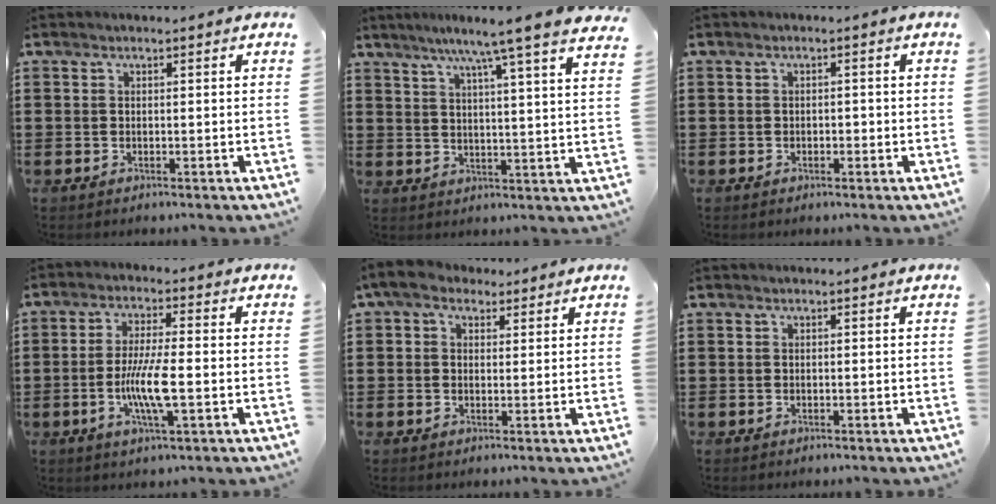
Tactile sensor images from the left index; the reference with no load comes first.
{"total": 7.4, "force": [6.0, -1.1, 4.2], "torque": [-0.096, -0.032, 0.094]}
{"total": 1.0, "force": [-0.5, 0.6, 0.5], "torque": [-0.013, 0.001, -0.014]}
{"total": 7.5, "force": [-1.7, 1.3, 7.2], "torque": [-0.141, -0.007, -0.035]}
{"total": 3.9, "force": [2.3, 2.5, 2.0], "torque": [-0.050, 0.010, 0.043]}
{"total": 0.0}